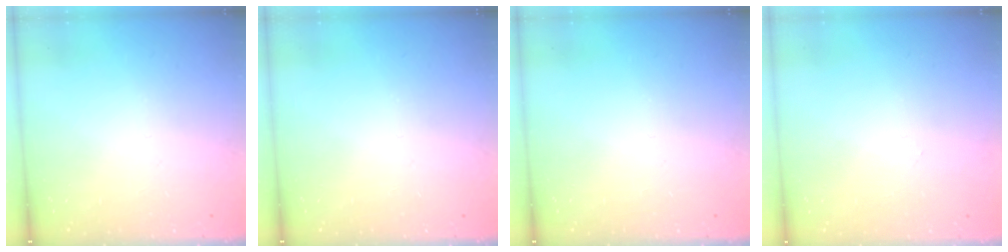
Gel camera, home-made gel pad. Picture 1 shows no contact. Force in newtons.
{"total": 0.0}
{"total": 0.0}
{"total": 0.0}